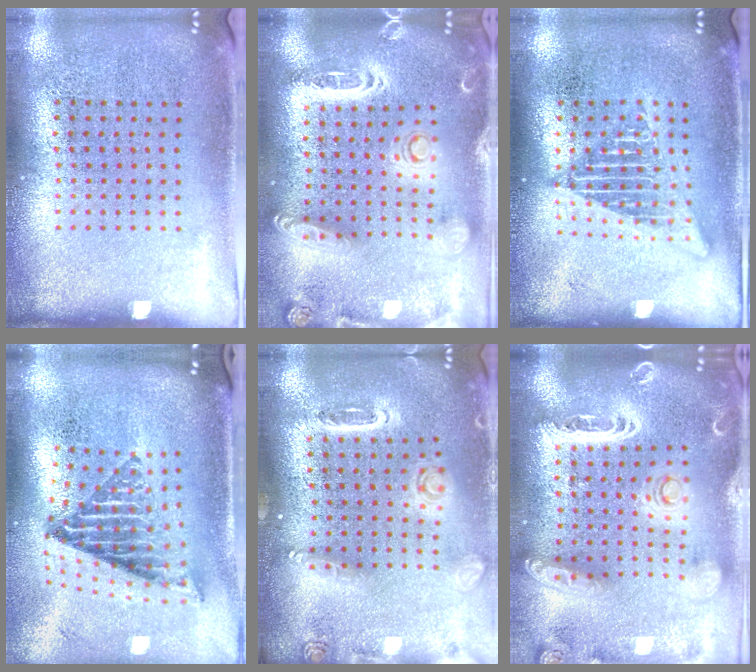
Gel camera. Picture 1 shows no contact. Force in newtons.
{"total": 2.6, "press": 2.3, "slide": 1.2}
{"total": 2.6, "press": 2.6, "slide": 0.3}
{"total": 1.9, "press": 1.4, "slide": 1.2}
{"total": 1.5, "press": 1.5, "slide": 0.1}
{"total": 3.2, "press": 2.7, "slide": 1.8}